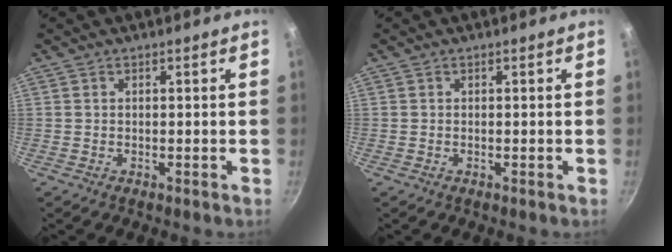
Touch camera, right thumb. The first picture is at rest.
{"total": 0.0}